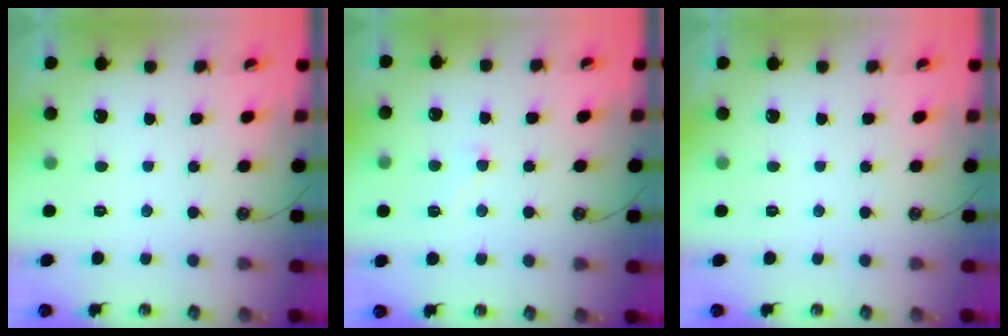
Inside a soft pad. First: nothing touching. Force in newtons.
{"total": 4.0, "press": 3.9, "slide": 0.6}
{"total": 0.0}